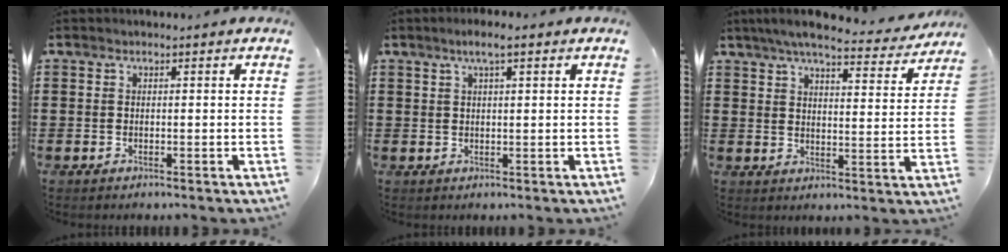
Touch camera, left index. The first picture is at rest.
{"total": 2.9, "force": [1.6, 0.3, 2.4], "torque": [-0.047, 0.004, 0.026]}
{"total": 6.6, "force": [5.8, 0.2, 3.1], "torque": [-0.070, -0.028, 0.100]}